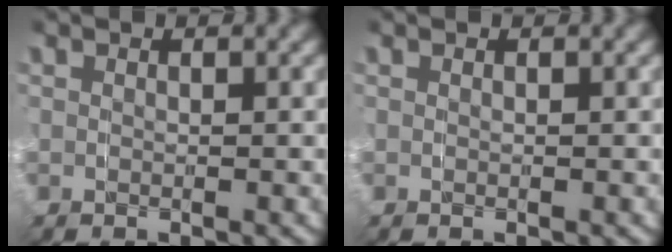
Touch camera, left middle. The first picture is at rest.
{"total": 0.0}